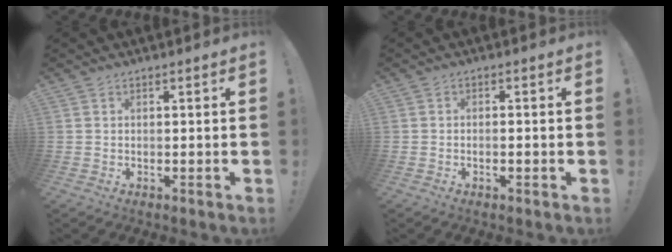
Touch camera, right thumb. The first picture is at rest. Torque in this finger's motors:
{"motor_torque": [-0.03, -0.13, 0.03, 0.20, -0.03]}